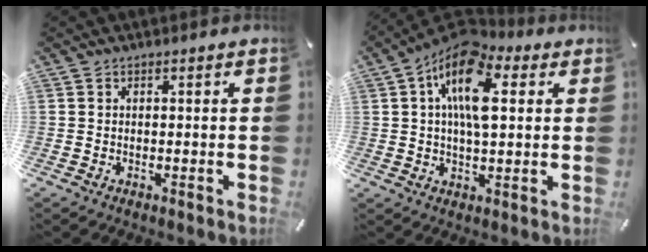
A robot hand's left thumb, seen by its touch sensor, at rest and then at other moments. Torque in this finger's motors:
{"motor_torque": [0.42, 1.14, 1.53, -1.24, 0.46]}